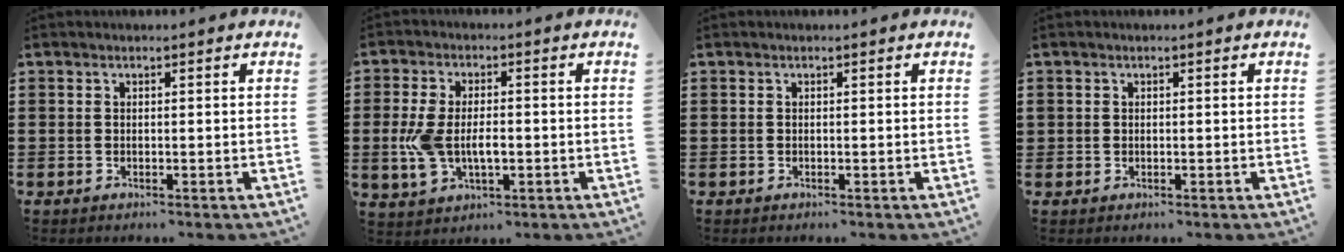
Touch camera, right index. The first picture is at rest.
{"total": 6.5, "force": [-0.9, 3.6, 5.3], "torque": [-0.122, -0.002, -0.021]}
{"total": 0.0}
{"total": 0.8, "force": [0.2, 0.7, 0.1], "torque": [-0.004, 0.005, 0.003]}